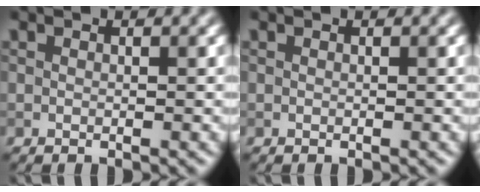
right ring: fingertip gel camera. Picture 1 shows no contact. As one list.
[{"total": 0.0}]